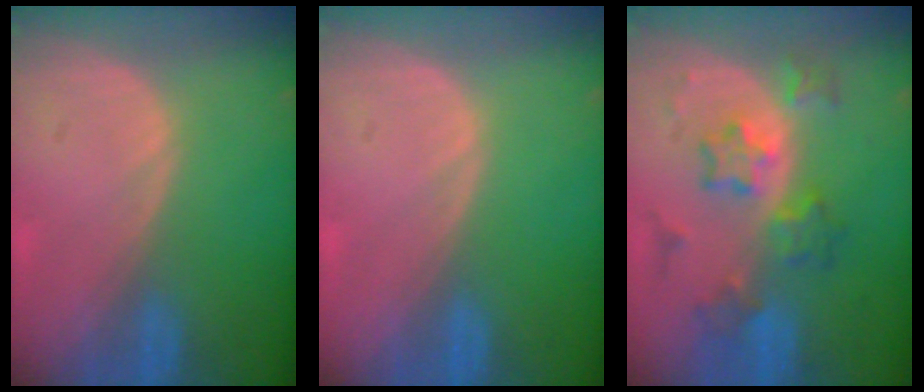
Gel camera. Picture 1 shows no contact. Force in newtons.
{"total": 0.0}
{"total": 7.1, "press": 7.1, "slide": 0.3}